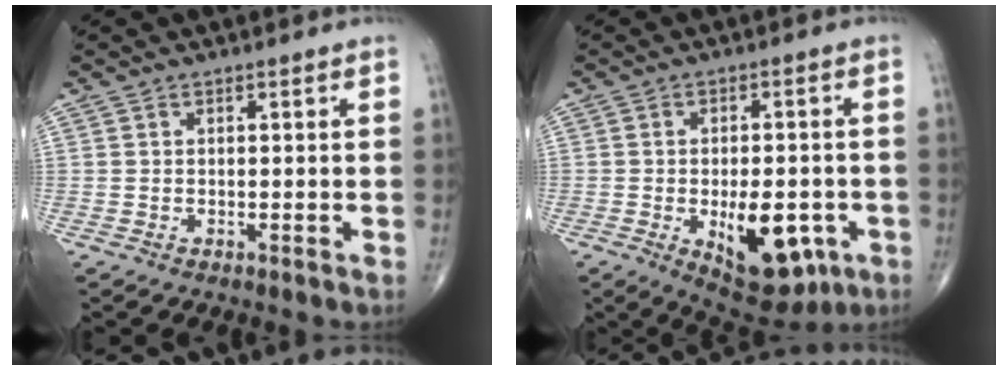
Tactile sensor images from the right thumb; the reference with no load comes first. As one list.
[{"total": 13.6, "force": [-4.3, 6.8, 11.1], "torque": [-0.133, 0.005, -0.045]}]